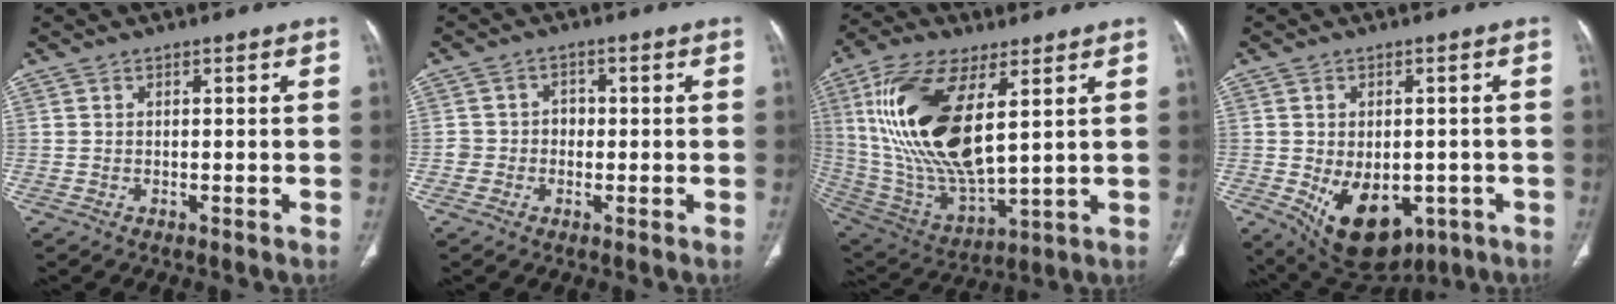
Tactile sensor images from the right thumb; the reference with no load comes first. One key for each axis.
{"total": 3.4, "fx": -0.6, "fy": 3.2, "fz": 1.1, "tx": 0.005, "ty": 0.015, "tz": -0.013}
{"total": 23.0, "fx": 6.3, "fy": 10.0, "fz": 19.8, "tx": -0.401, "ty": -0.029, "tz": 0.126}
{"total": 14.4, "fx": -4.8, "fy": 9.3, "fz": 10.0, "tx": -0.129, "ty": -0.001, "tz": -0.046}